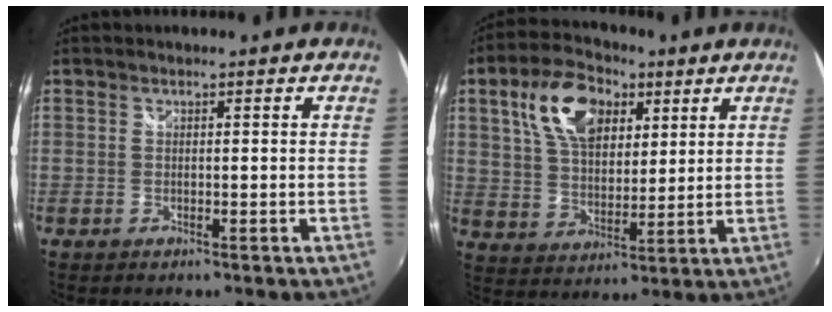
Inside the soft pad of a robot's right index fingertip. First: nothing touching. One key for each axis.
{"total": 14.1, "fx": 6.2, "fy": 8.3, "fz": 9.6, "tx": -0.187, "ty": 0.025, "tz": 0.112}